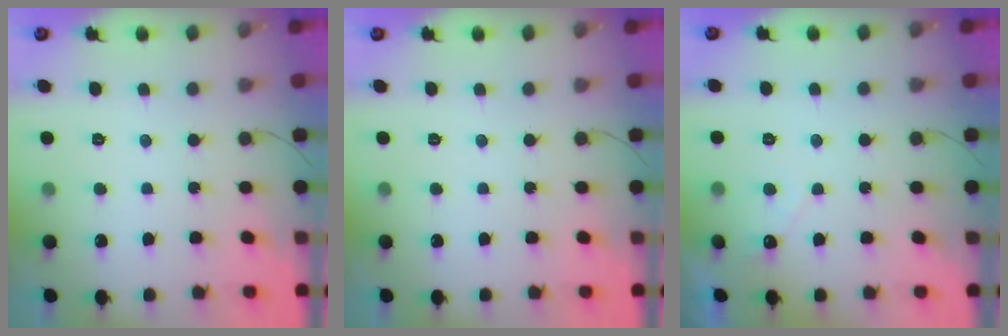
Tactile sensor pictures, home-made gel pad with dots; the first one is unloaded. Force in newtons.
{"total": 0.0}
{"total": 2.9, "press": 2.9, "slide": 0.1}